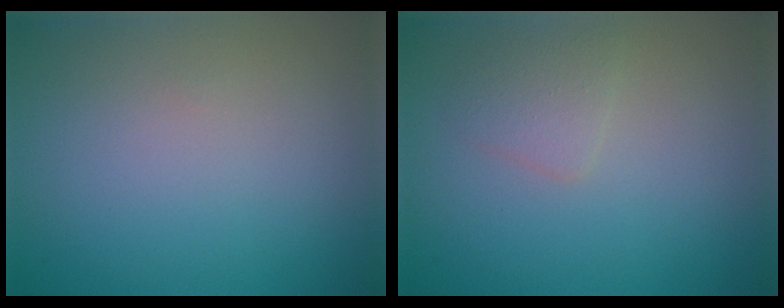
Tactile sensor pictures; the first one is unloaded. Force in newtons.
{"total": 1.6, "press": 1.6, "slide": 0.1}